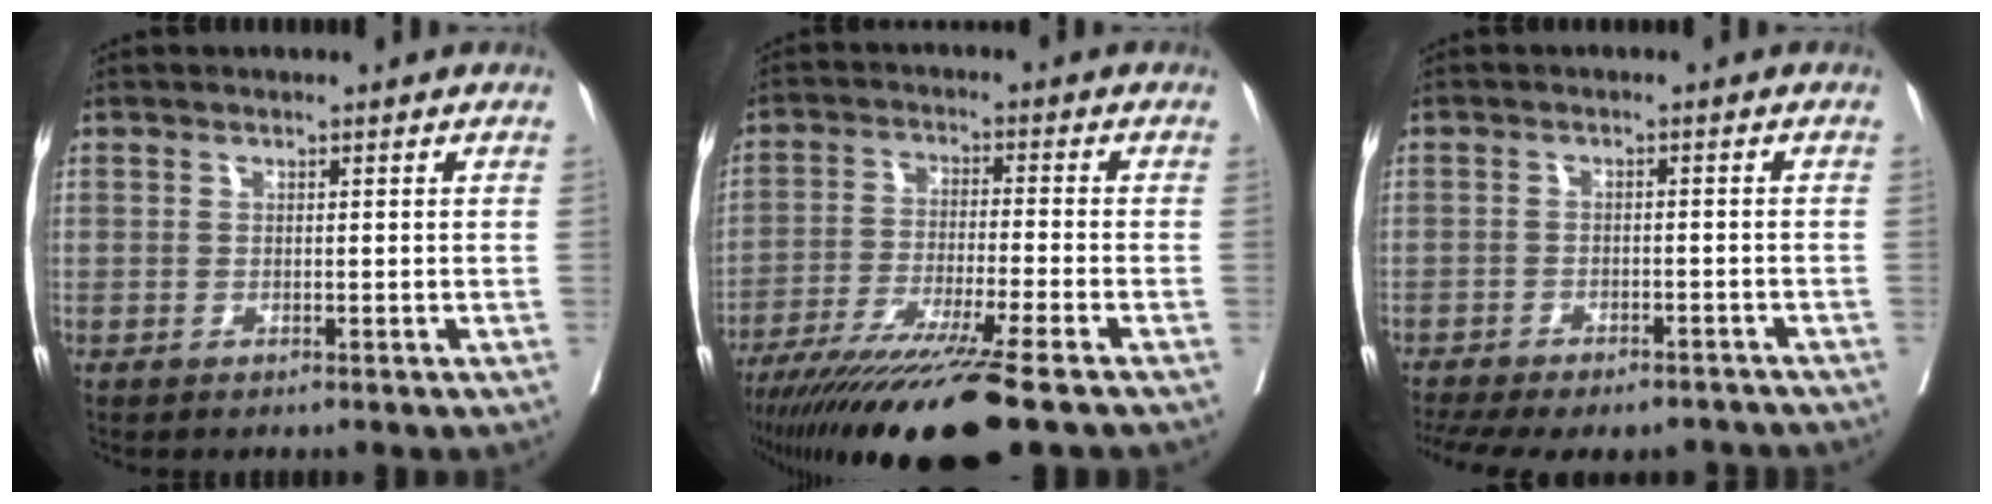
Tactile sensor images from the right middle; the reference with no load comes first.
{"total": 16.1, "force": [-12.2, -1.0, 10.5], "torque": [-0.174, -0.052, -0.201]}
{"total": 15.5, "force": [-13.0, 5.3, 6.6], "torque": [-0.163, -0.006, -0.174]}